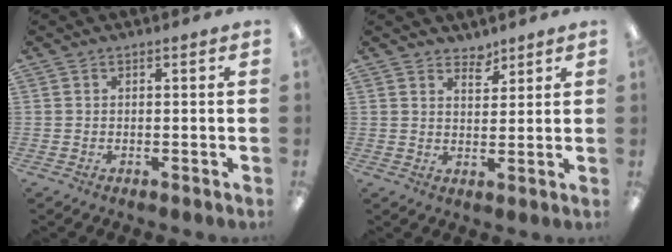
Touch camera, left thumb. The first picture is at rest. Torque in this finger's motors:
{"motor_torque": [0.02, -0.03, -0.39, 0.13, 0.03]}